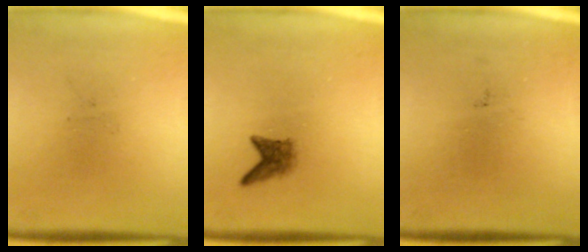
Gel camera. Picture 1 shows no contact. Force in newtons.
{"total": 2.1}
{"total": 0.0}